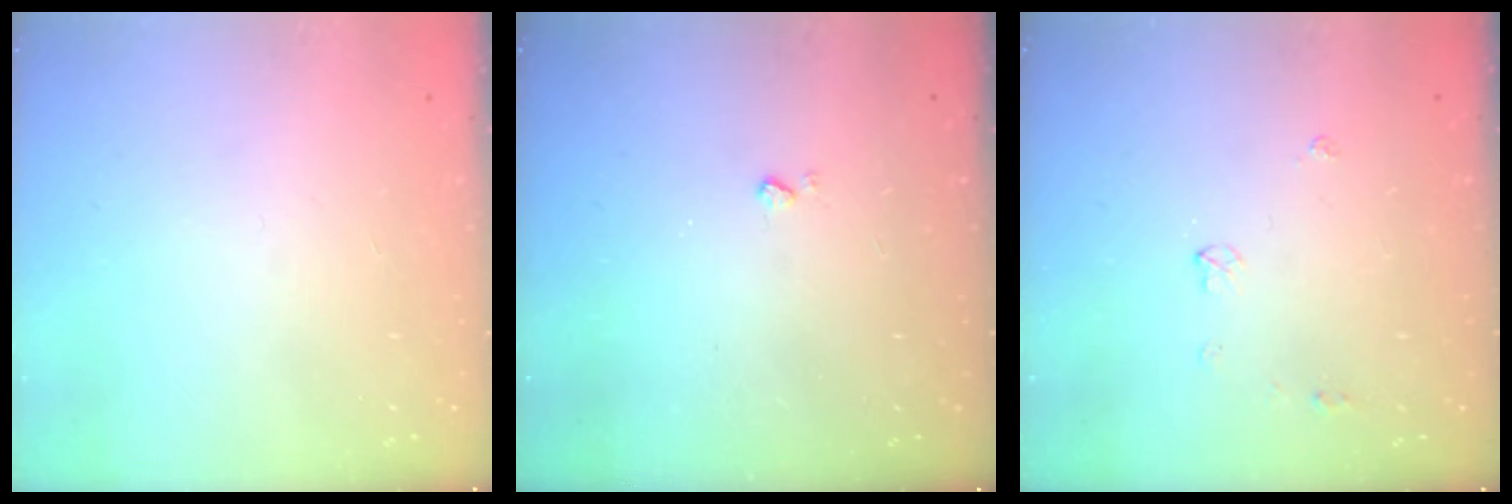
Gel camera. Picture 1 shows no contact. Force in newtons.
{"total": 2.5, "press": 2.4, "slide": 0.5}
{"total": 3.7, "press": 3.6, "slide": 0.6}